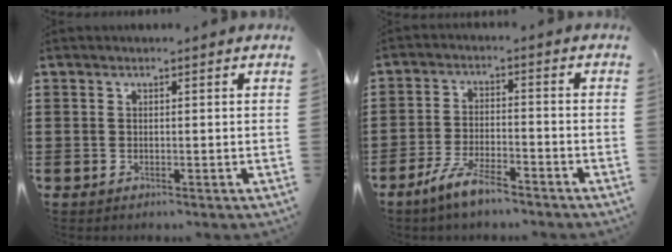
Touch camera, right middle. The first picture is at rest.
{"total": 5.9, "force": [-4.7, 1.1, 3.3], "torque": [-0.081, -0.005, -0.093]}